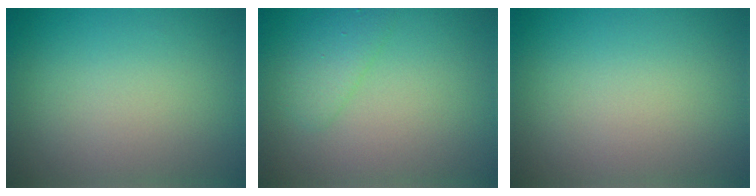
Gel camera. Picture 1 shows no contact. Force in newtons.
{"total": 1.9, "press": 1.9, "slide": 0.1}
{"total": 0.0}